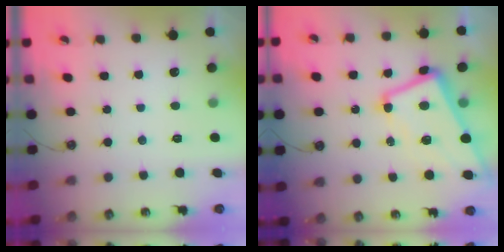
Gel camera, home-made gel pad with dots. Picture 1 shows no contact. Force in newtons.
{"total": 5.6, "press": 5.5, "slide": 1.4}